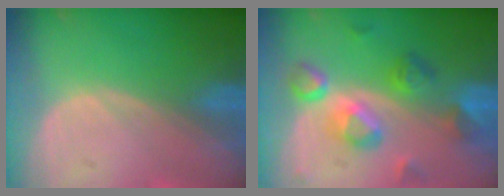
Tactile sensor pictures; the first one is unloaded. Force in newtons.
{"total": 7.9, "press": 7.8, "slide": 1.1}